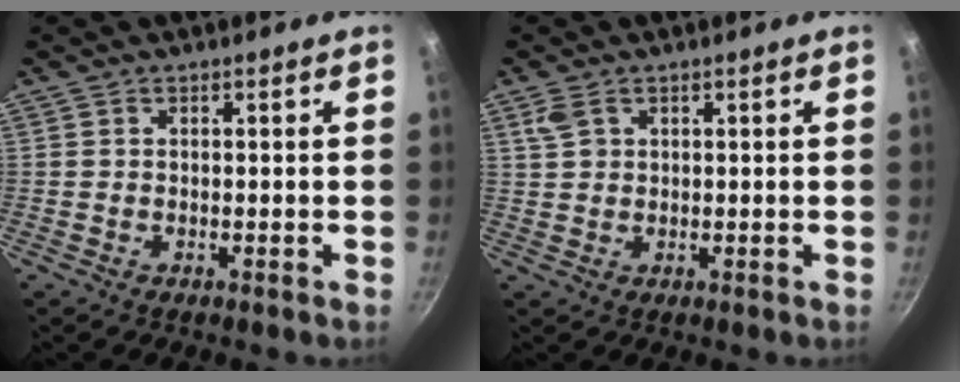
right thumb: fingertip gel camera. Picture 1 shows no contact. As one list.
[{"total": 3.3, "force": [1.7, 2.0, 2.0], "torque": [-0.037, 0.000, 0.038]}]